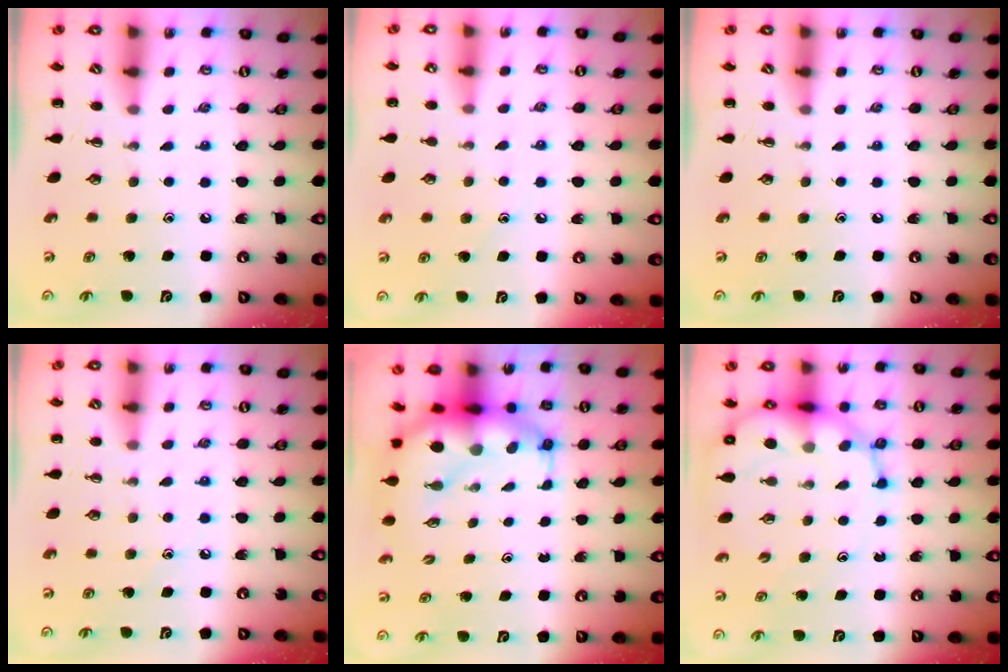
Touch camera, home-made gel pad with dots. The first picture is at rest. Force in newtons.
{"total": 7.3, "press": 7.0, "slide": 2.0}
{"total": 0.0}
{"total": 7.4, "press": 7.1, "slide": 2.1}
{"total": 8.5, "press": 8.3, "slide": 2.1}
{"total": 13.3, "press": 12.8, "slide": 3.5}